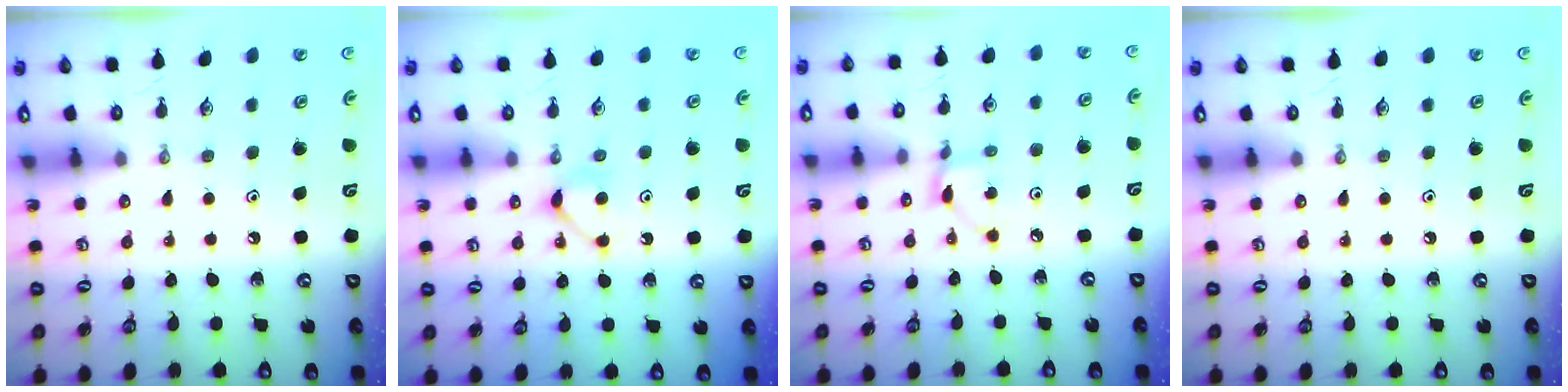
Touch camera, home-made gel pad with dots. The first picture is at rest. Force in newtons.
{"total": 4.2, "press": 4.2, "slide": 0.5}
{"total": 2.4, "press": 2.4, "slide": 0.1}
{"total": 0.0}